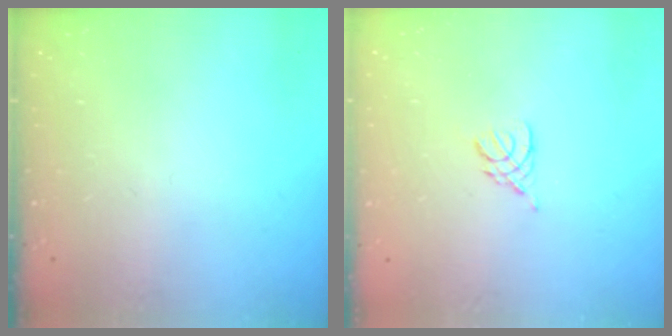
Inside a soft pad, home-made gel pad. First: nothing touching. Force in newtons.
{"total": 3.0, "press": 3.0, "slide": 0.6}